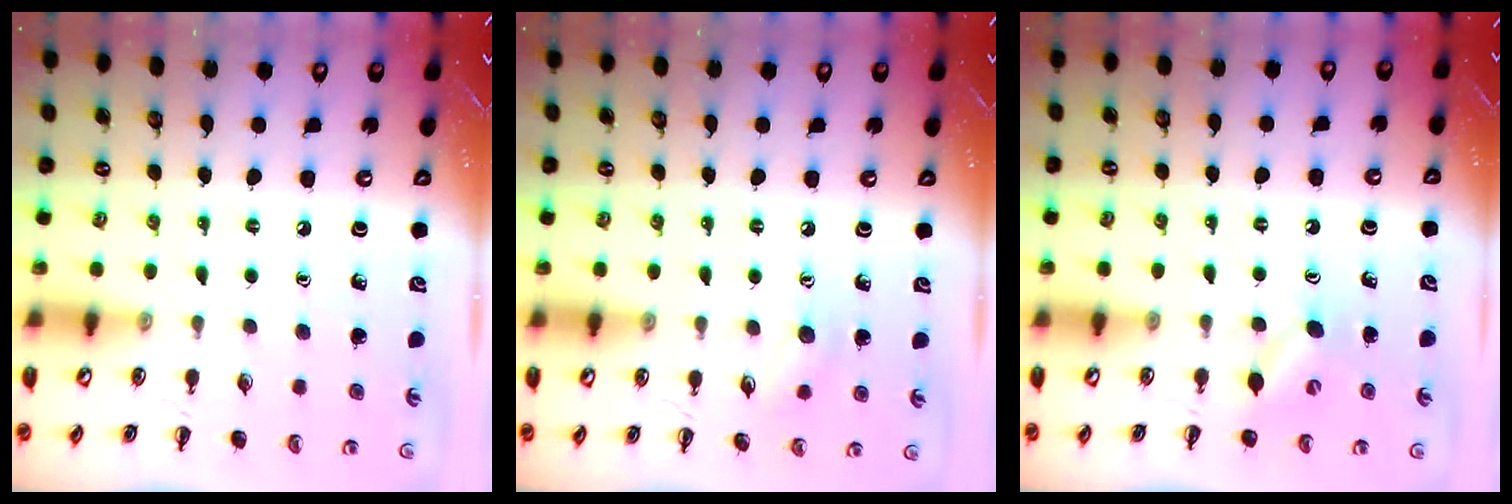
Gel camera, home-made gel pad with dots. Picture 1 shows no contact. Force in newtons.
{"total": 6.3, "press": 6.2, "slide": 1.2}
{"total": 5.6, "press": 5.5, "slide": 1.3}